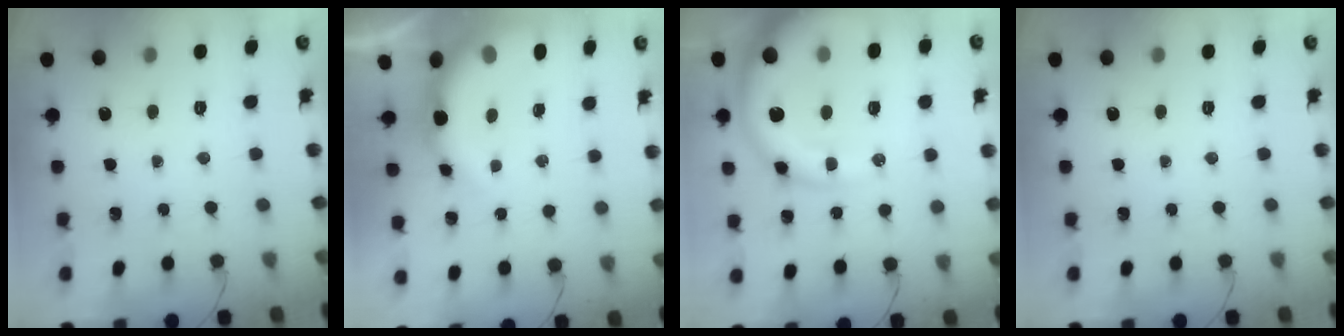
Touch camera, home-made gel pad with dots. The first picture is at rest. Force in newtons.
{"total": 10.1, "press": 10.0, "slide": 1.3}
{"total": 15.3, "press": 14.8, "slide": 3.8}
{"total": 0.0}